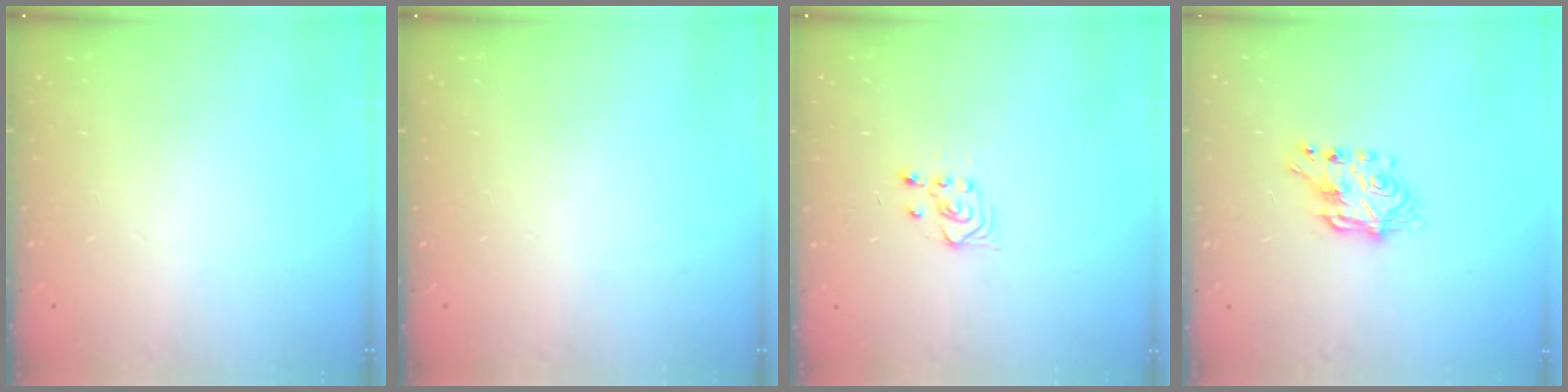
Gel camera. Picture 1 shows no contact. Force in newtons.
{"total": 0.0}
{"total": 3.4, "press": 3.1, "slide": 1.4}
{"total": 7.4, "press": 7.3, "slide": 0.8}